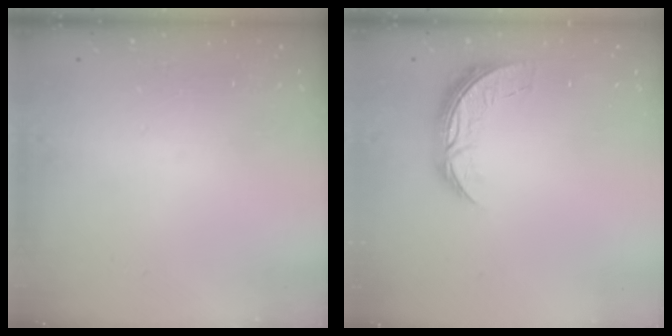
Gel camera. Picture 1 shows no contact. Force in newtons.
{"total": 7.8, "press": 7.8, "slide": 0.3}